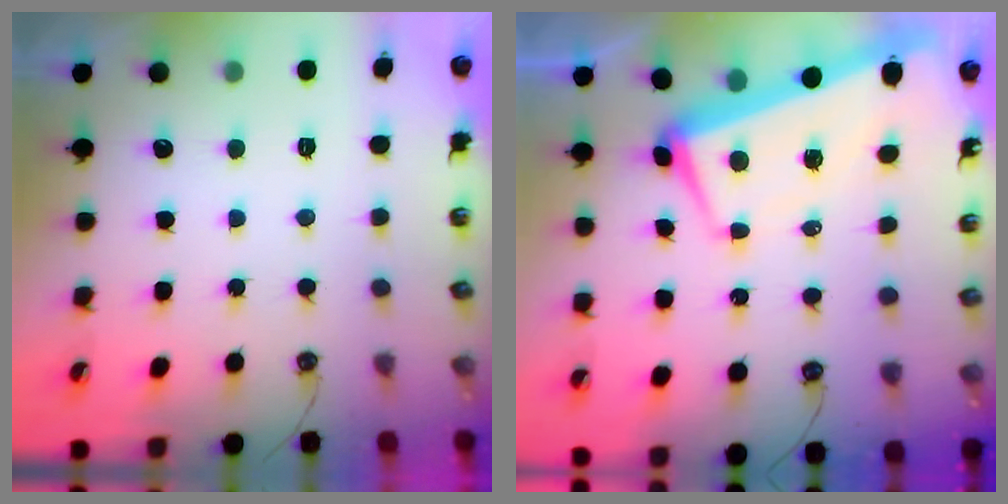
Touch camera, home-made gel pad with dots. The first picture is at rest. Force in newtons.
{"total": 3.4, "press": 2.7, "slide": 2.1}